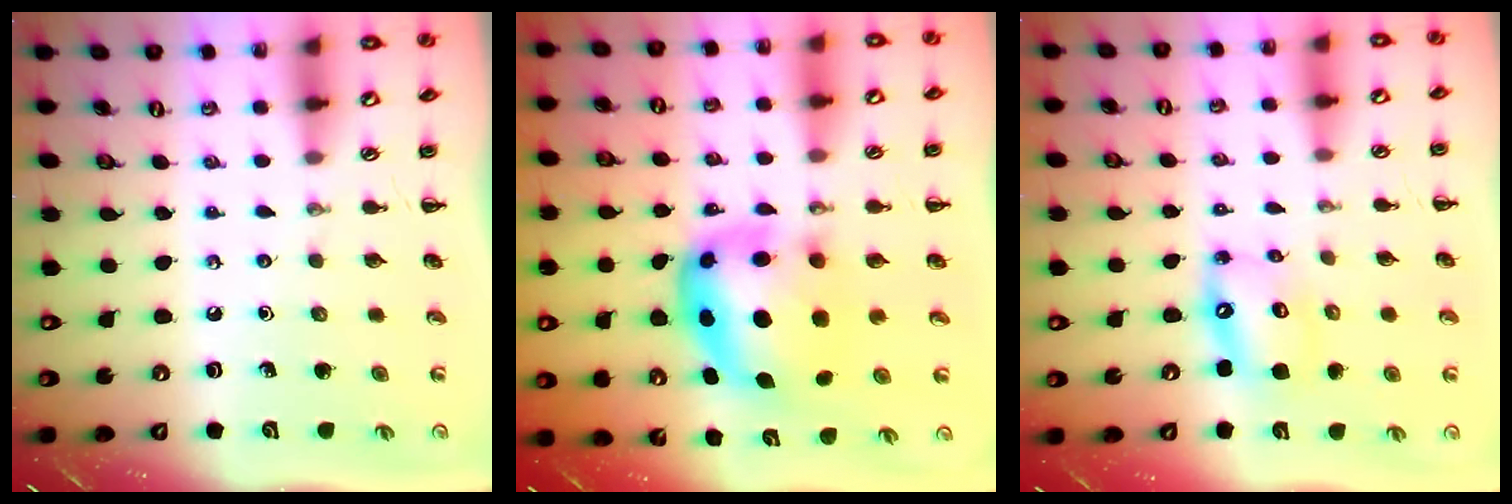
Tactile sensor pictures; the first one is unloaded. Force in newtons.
{"total": 8.5, "press": 8.2, "slide": 2.1}
{"total": 11.3, "press": 11.0, "slide": 2.9}